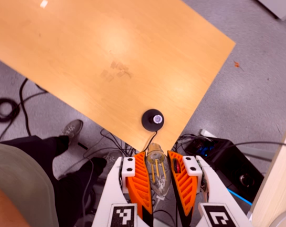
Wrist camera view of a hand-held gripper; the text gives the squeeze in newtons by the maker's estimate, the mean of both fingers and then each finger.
{"total": 21.8, "left": 23.2, "right": 20.3}